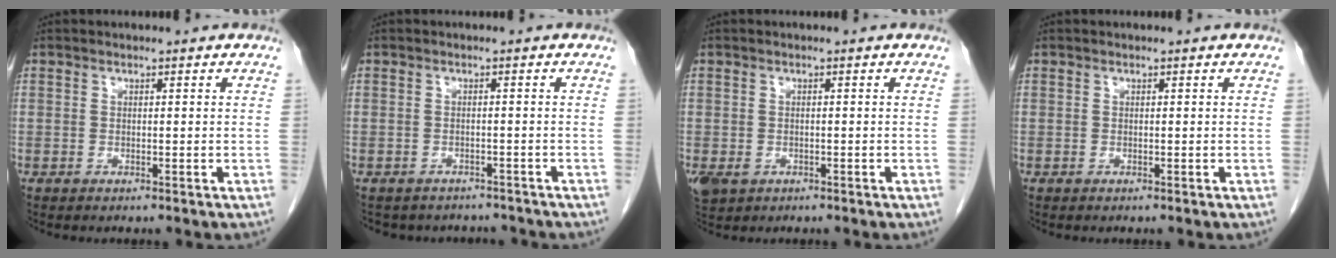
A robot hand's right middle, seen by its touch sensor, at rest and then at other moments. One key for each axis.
{"total": 6.7, "fx": -6.0, "fy": 2.9, "fz": 0.6, "tx": -0.006, "ty": 0.010, "tz": -0.067}
{"total": 3.1, "fx": -1.3, "fy": 2.3, "fz": 1.5, "tx": -0.033, "ty": -0.005, "tz": -0.012}
{"total": 0.0}